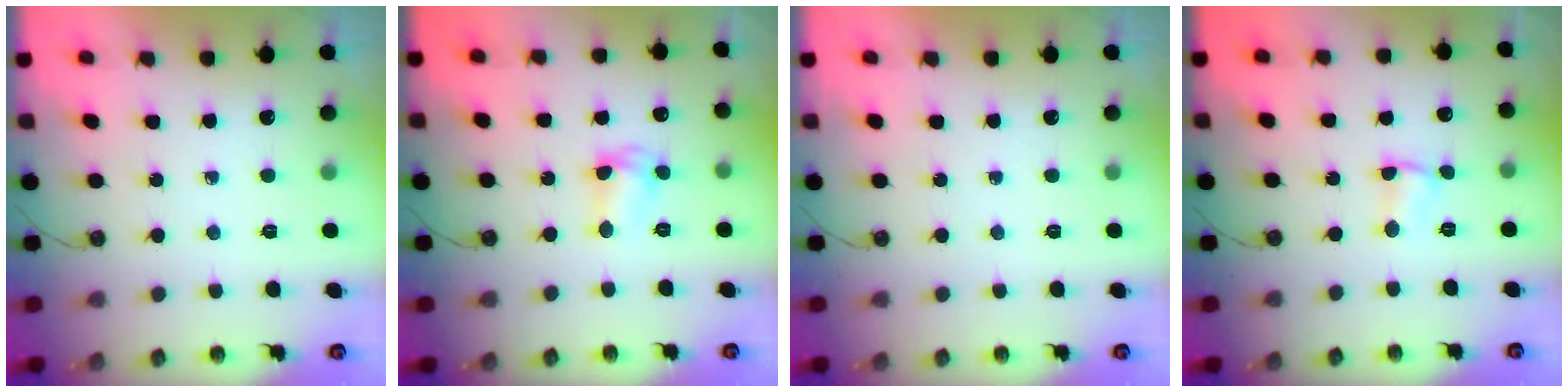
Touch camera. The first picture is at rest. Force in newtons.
{"total": 5.0, "press": 5.0, "slide": 0.5}
{"total": 0.0}
{"total": 3.6, "press": 2.0, "slide": 3.0}